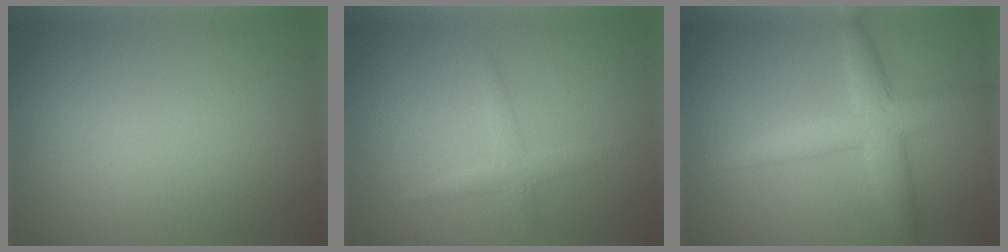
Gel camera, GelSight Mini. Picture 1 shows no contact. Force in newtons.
{"total": 1.8, "press": 1.8, "slide": 0.1}
{"total": 4.7, "press": 4.7, "slide": 0.1}